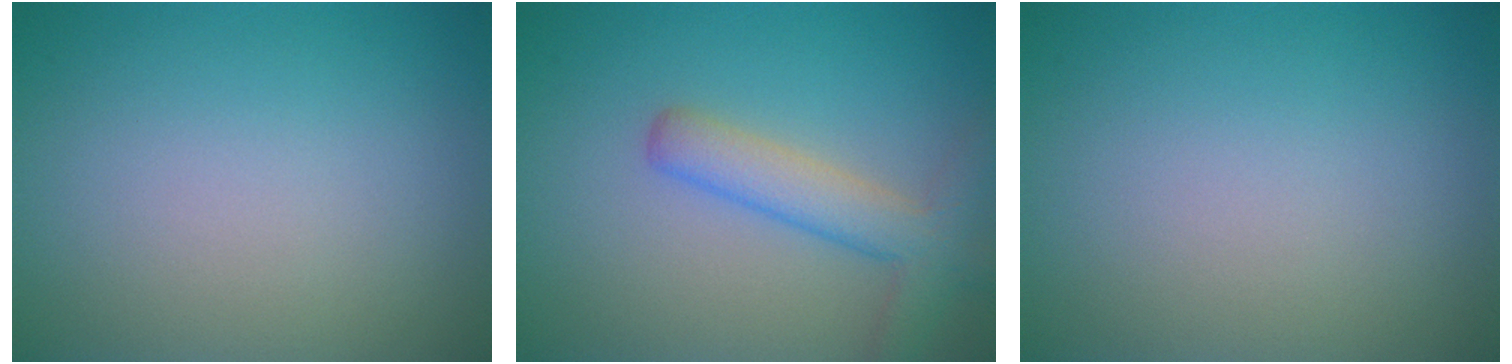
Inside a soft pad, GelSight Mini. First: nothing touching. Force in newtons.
{"total": 4.0, "press": 4.0, "slide": 0.2}
{"total": 0.0}